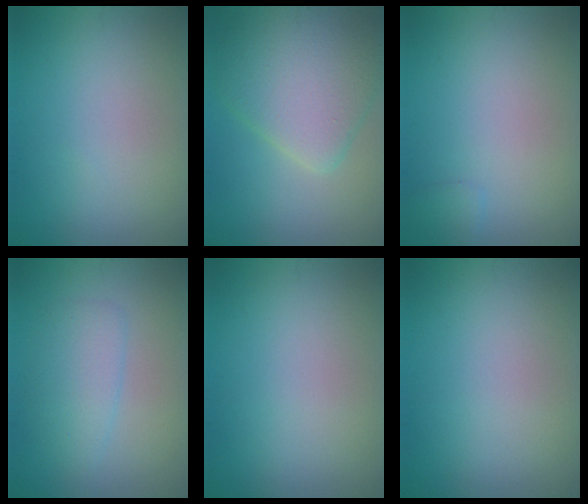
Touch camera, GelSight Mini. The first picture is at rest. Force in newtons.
{"total": 7.2, "press": 7.2, "slide": 0.3}
{"total": 0.7, "press": 0.7, "slide": 0.0}
{"total": 2.8, "press": 2.8, "slide": 0.1}
{"total": 0.0}
{"total": 0.0}